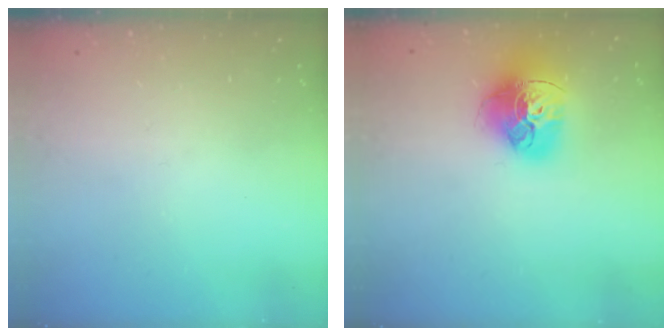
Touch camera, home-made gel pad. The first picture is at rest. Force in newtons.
{"total": 17.8, "press": 17.8, "slide": 1.6}